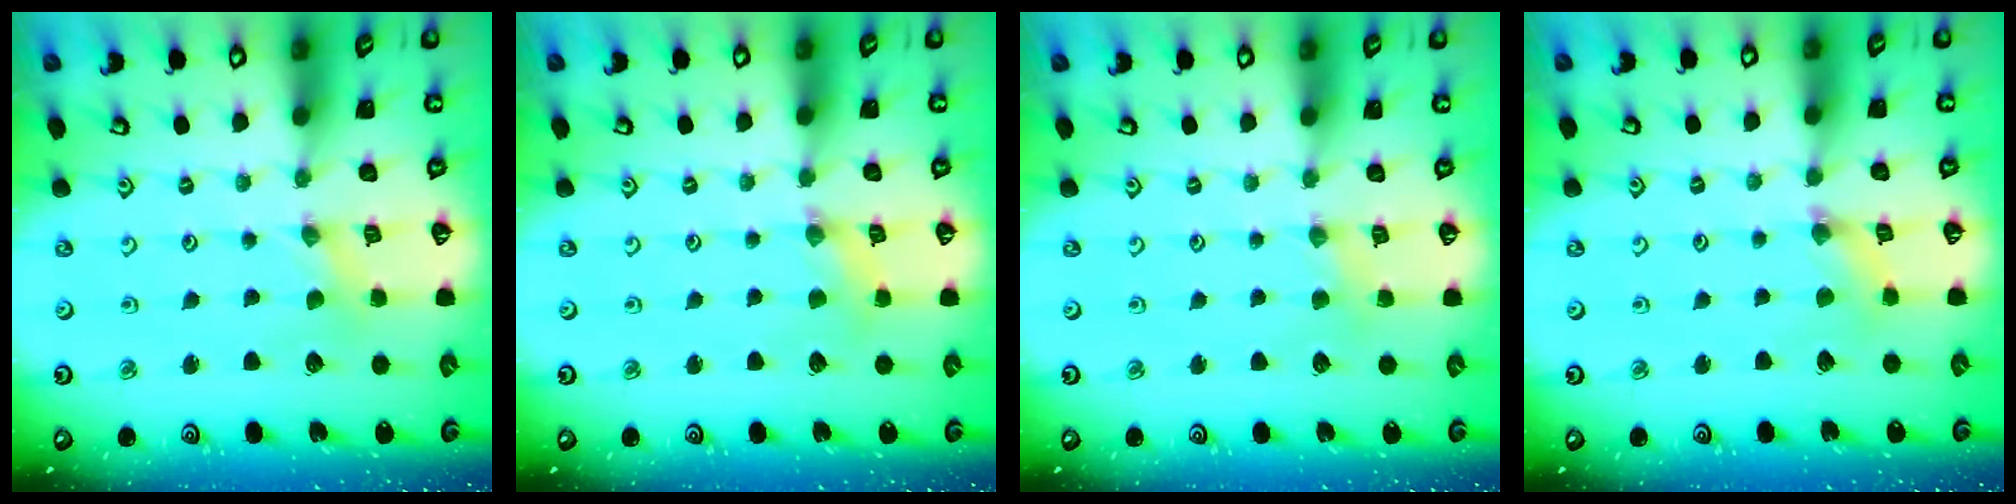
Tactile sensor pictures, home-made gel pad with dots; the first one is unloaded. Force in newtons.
{"total": 2.8, "press": 2.8, "slide": 0.3}
{"total": 2.9, "press": 2.9, "slide": 0.4}
{"total": 2.0, "press": 2.0, "slide": 0.3}